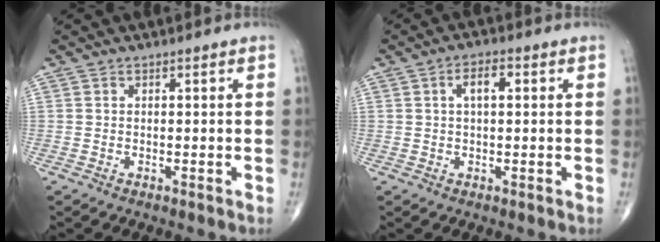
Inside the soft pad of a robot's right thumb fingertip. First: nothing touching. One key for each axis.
{"total": 3.9, "fx": 0.9, "fy": 1.7, "fz": 3.4, "tx": -0.057, "ty": 0.008, "tz": 0.013}